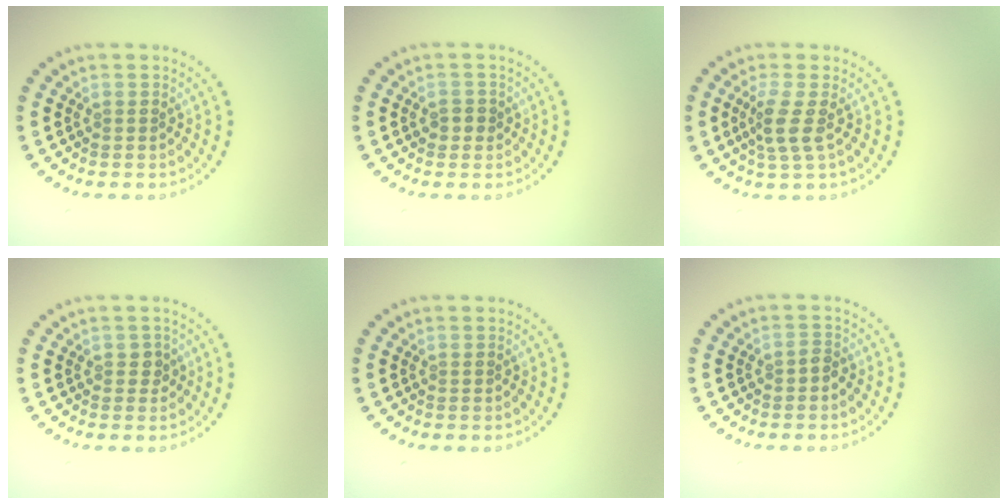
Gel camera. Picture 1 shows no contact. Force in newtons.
{"total": 1.3, "press": 1.2, "slide": 0.5}
{"total": 2.5, "press": 1.9, "slide": 1.6}
{"total": 0.8, "press": 0.8, "slide": 0.3}
{"total": 0.0}
{"total": 0.9, "press": 0.7, "slide": 0.5}